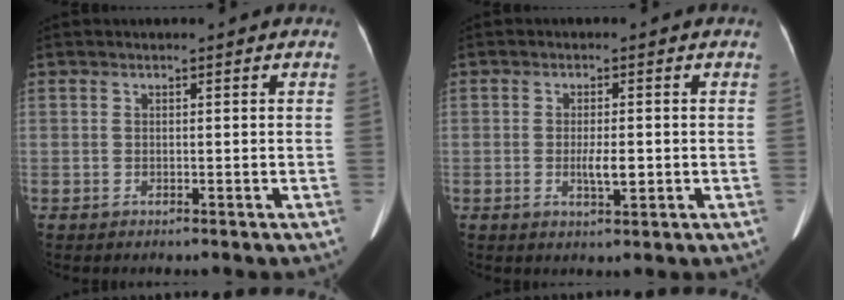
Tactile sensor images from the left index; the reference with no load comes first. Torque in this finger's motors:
{"motor_torque": [0.00, 0.00, 0.01, 0.06]}